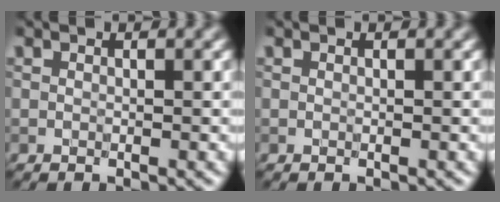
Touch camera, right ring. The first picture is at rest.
{"total": 0.0}